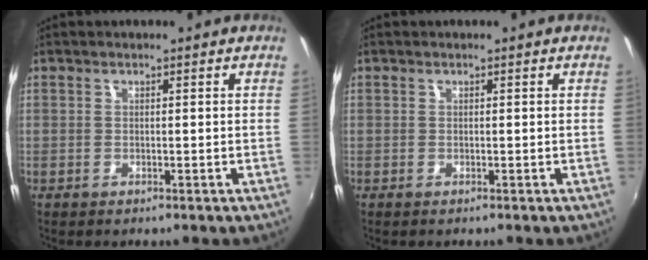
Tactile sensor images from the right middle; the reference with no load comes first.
{"total": 0.0}